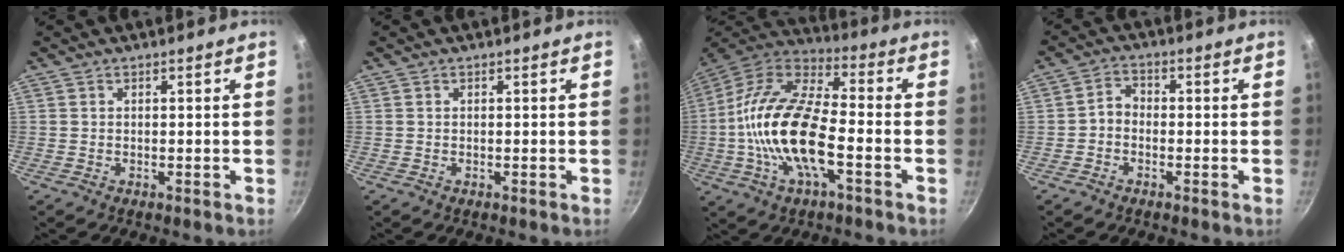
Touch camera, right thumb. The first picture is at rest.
{"total": 0.0}
{"total": 20.0, "force": [-4.2, 8.6, 17.6], "torque": [-0.332, 0.037, -0.096]}
{"total": 2.9, "force": [-1.2, 2.2, 1.6], "torque": [-0.025, 0.023, -0.030]}